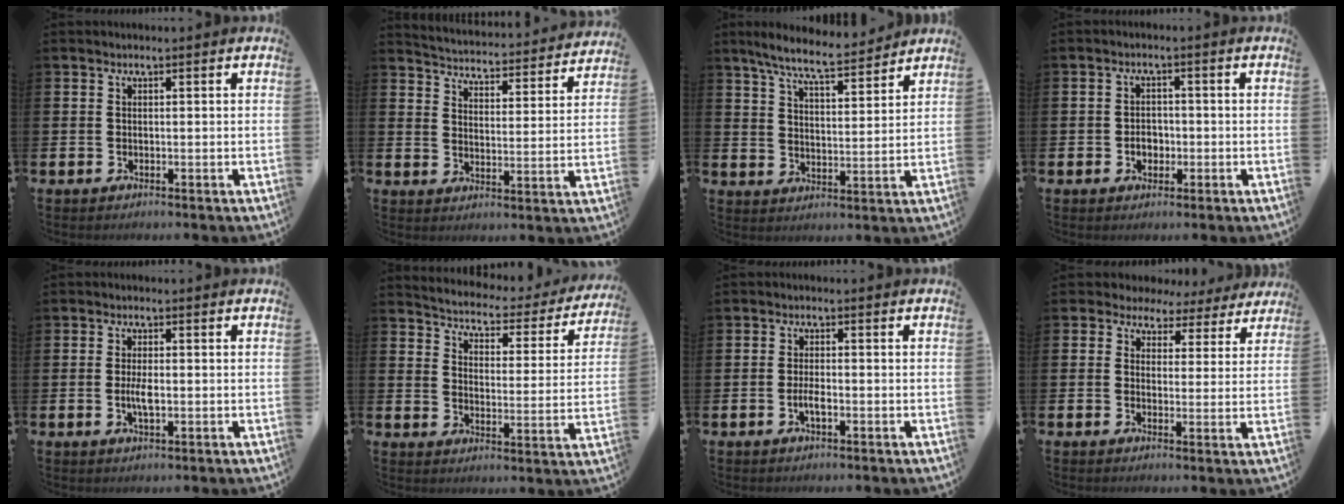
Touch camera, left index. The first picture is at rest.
{"total": 4.4, "force": [4.4, 0.4, 0.3], "torque": [-0.029, -0.042, 0.071]}
{"total": 8.1, "force": [7.4, 0.9, 3.2], "torque": [-0.084, -0.037, 0.131]}
{"total": 2.5, "force": [-0.7, 1.9, 1.4], "torque": [-0.013, -0.003, -0.019]}
{"total": 2.9, "force": [-0.2, 1.1, 2.7], "torque": [-0.041, -0.003, -0.006]}
{"total": 3.9, "force": [3.7, 1.0, 0.6], "torque": [-0.035, -0.036, 0.055]}
{"total": 2.1, "force": [-0.6, 0.7, 1.9], "torque": [-0.035, 0.002, -0.012]}
{"total": 3.4, "force": [2.5, 2.3, 0.3], "torque": [-0.016, -0.017, 0.039]}